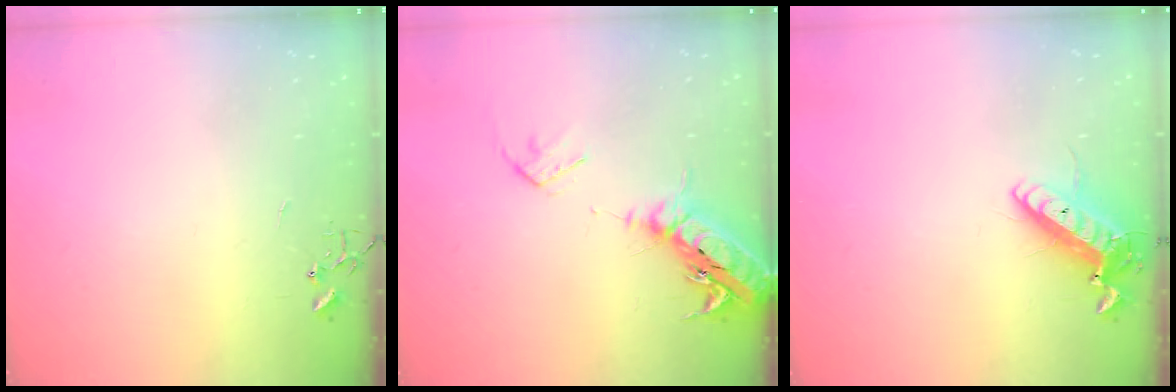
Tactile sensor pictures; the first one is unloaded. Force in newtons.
{"total": 18.4, "press": 17.9, "slide": 4.4}
{"total": 14.3, "press": 14.0, "slide": 2.8}